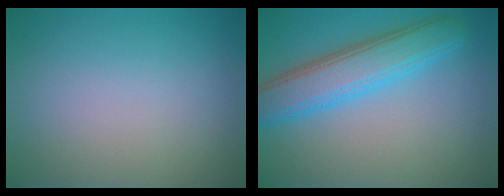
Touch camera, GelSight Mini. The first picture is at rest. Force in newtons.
{"total": 5.8, "press": 5.8, "slide": 0.3}